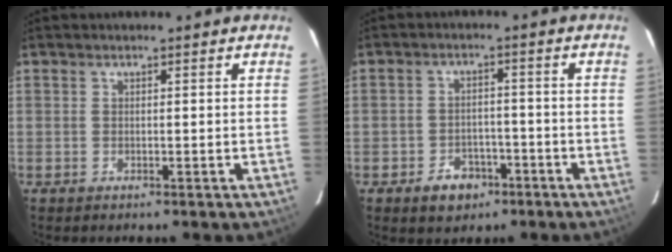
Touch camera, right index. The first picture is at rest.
{"total": 6.1, "force": [-3.6, 4.4, 2.0], "torque": [-0.053, 0.015, -0.039]}